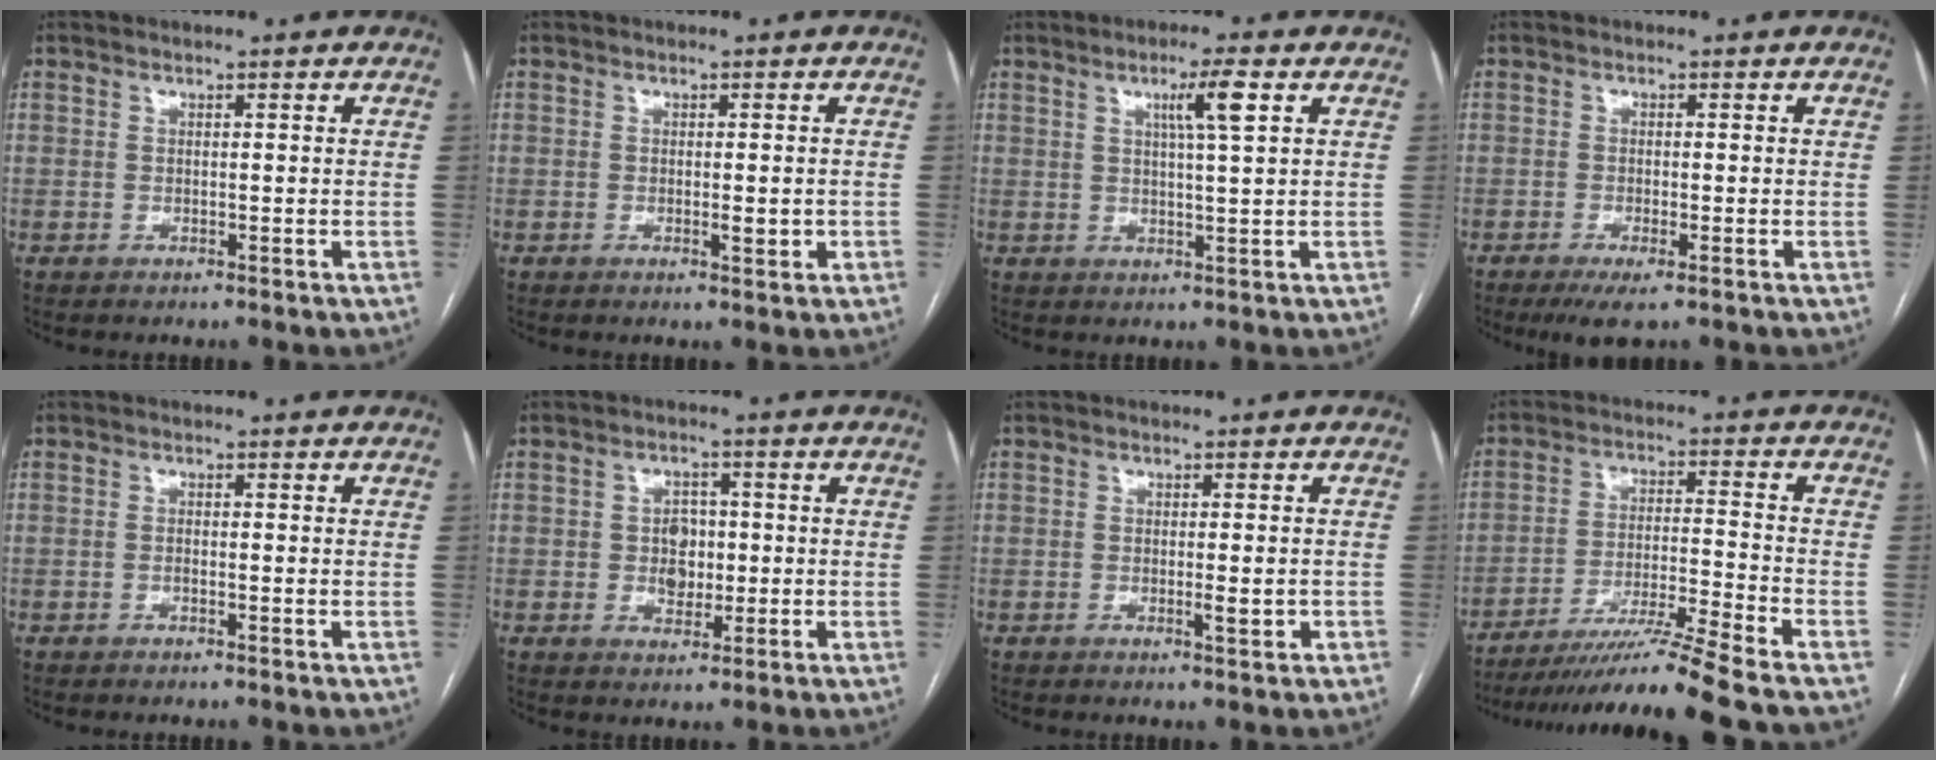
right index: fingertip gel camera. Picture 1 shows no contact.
{"total": 1.9, "force": [-0.3, 0.7, 1.7], "torque": [-0.024, -0.002, 0.001]}
{"total": 4.9, "force": [2.0, -0.3, 4.4], "torque": [-0.074, 0.001, 0.032]}
{"total": 3.7, "force": [-2.1, 0.6, 3.0], "torque": [-0.051, -0.009, -0.034]}
{"total": 0.7, "force": [-0.2, 0.1, 0.7], "torque": [-0.012, 0.001, -0.003]}
{"total": 4.4, "force": [-0.1, 3.3, 2.9], "torque": [-0.044, 0.009, 0.003]}
{"total": 2.4, "force": [-0.6, 0.4, 2.2], "torque": [-0.034, -0.003, -0.009]}
{"total": 13.1, "force": [-11.0, -3.1, 6.4], "torque": [-0.103, -0.022, -0.187]}